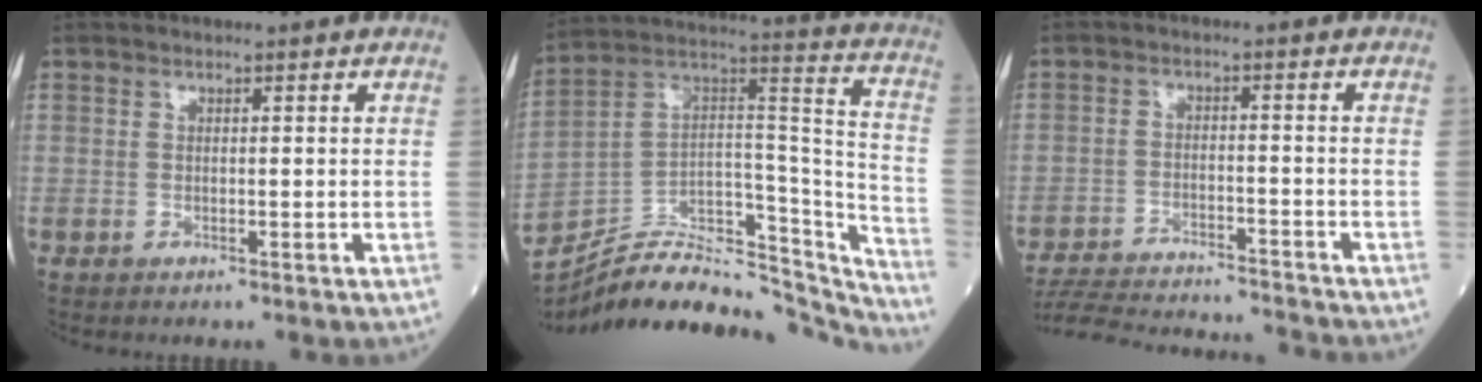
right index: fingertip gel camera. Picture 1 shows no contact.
{"total": 30.0, "force": [-26.8, 8.1, 10.8], "torque": [-0.153, 0.034, -0.392]}
{"total": 17.0, "force": [-16.2, 1.6, 4.8], "torque": [-0.100, -0.011, -0.237]}